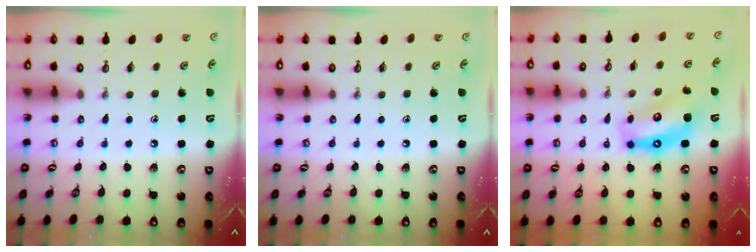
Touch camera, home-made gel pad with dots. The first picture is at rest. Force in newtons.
{"total": 0.0}
{"total": 10.8, "press": 10.7, "slide": 1.2}